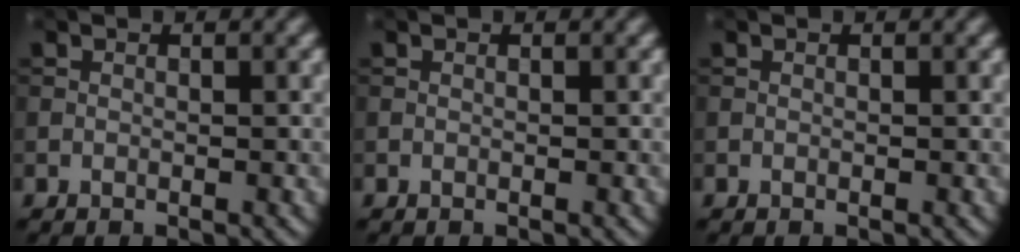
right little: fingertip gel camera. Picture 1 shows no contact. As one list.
[{"total": 0.0}, {"total": 0.0}]